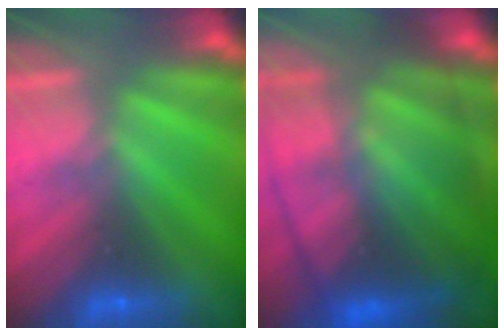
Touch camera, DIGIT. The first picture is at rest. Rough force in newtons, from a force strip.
{"total": 7.7}